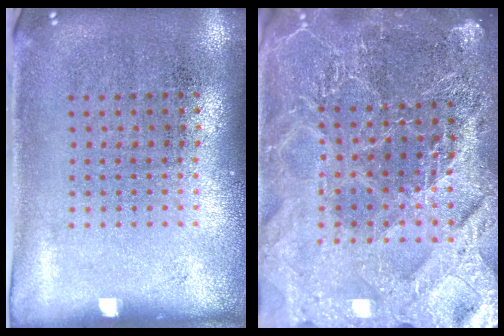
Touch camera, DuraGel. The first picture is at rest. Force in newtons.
{"total": 5.6, "press": 5.0, "slide": 2.6}